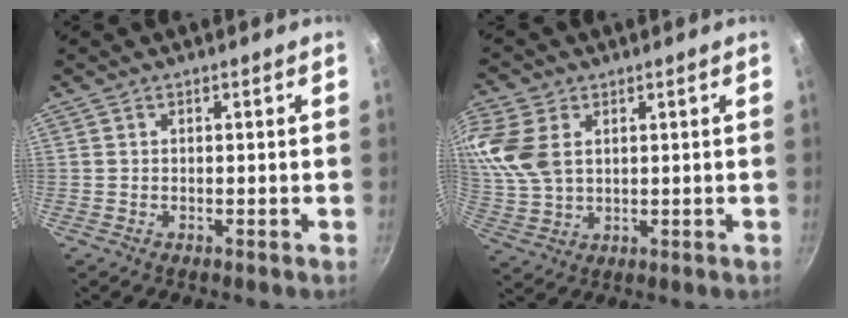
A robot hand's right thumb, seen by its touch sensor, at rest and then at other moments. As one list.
[{"total": 9.5, "force": [2.7, 6.4, 6.4], "torque": [-0.134, -0.007, 0.059]}]